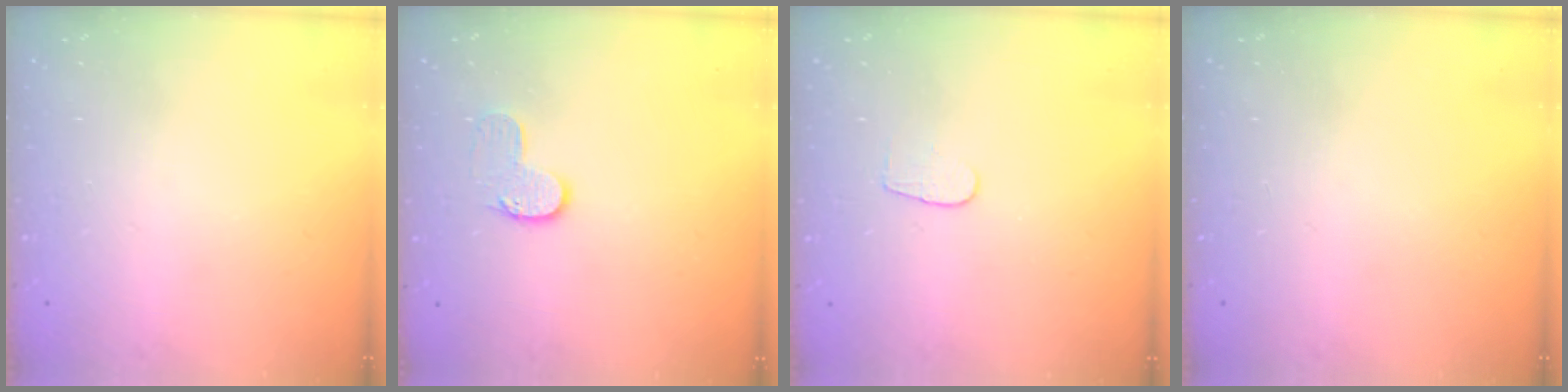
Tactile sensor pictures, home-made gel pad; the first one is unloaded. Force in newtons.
{"total": 6.8, "press": 6.8, "slide": 0.3}
{"total": 4.3, "press": 4.3, "slide": 0.5}
{"total": 0.0}